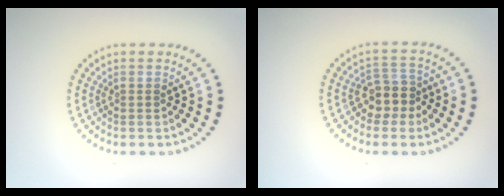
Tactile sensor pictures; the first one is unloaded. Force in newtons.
{"total": 2.8, "press": 2.4, "slide": 1.4}